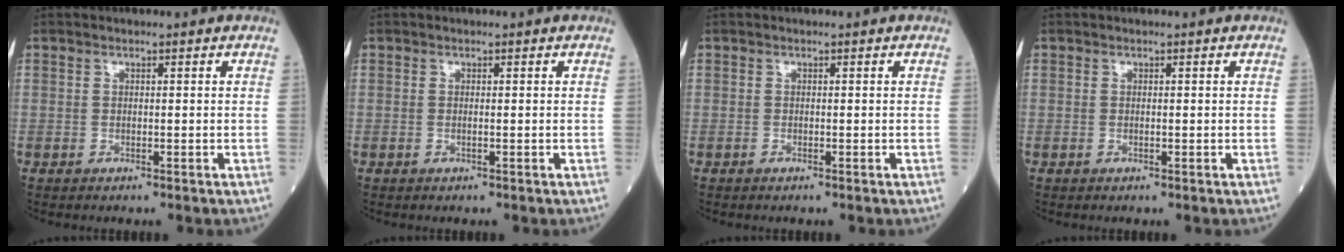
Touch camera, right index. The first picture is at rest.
{"total": 0.0}
{"total": 0.0}
{"total": 0.0}